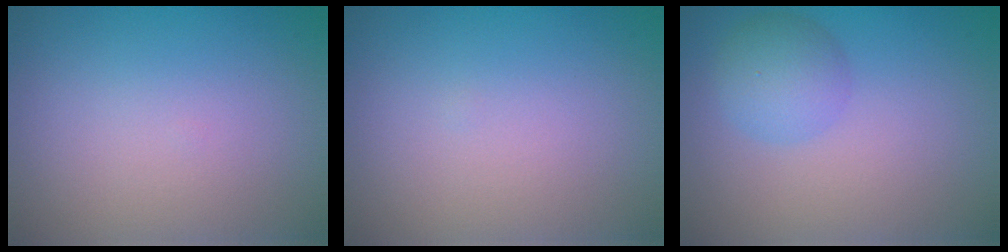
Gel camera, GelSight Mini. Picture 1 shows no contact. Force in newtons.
{"total": 0.0}
{"total": 3.0, "press": 2.9, "slide": 0.2}